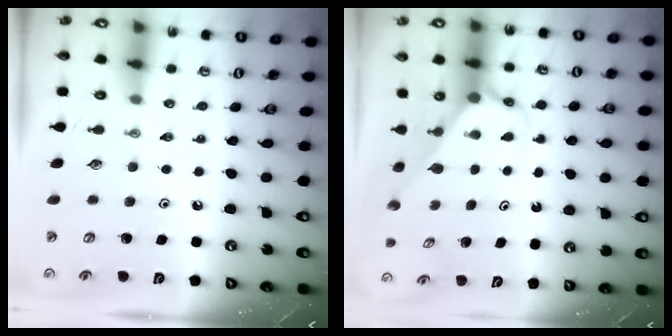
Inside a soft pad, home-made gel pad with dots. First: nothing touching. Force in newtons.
{"total": 2.5, "press": 2.5, "slide": 0.2}